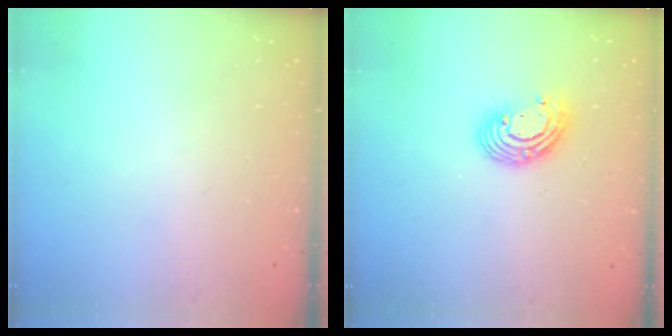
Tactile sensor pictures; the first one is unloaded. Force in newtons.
{"total": 10.1, "press": 10.0, "slide": 1.1}